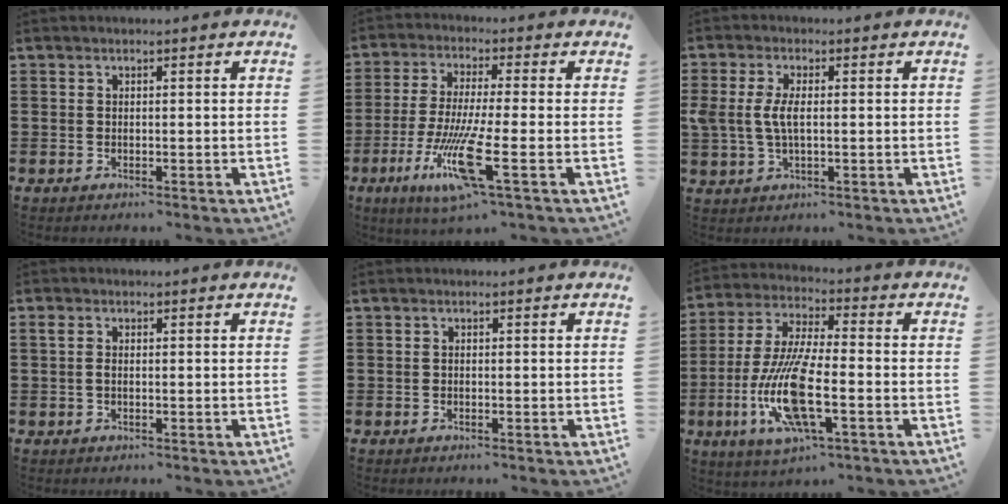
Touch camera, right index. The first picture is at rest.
{"total": 11.8, "force": [-4.2, 1.3, 10.9], "torque": [-0.232, -0.022, -0.080]}
{"total": 4.8, "force": [0.2, 2.1, 4.3], "torque": [-0.114, -0.006, -0.007]}
{"total": 1.1, "force": [0.0, 0.6, 1.0], "torque": [-0.028, 0.000, -0.003]}
{"total": 0.0}
{"total": 12.8, "force": [-4.1, 3.4, 11.6], "torque": [-0.256, -0.016, -0.079]}